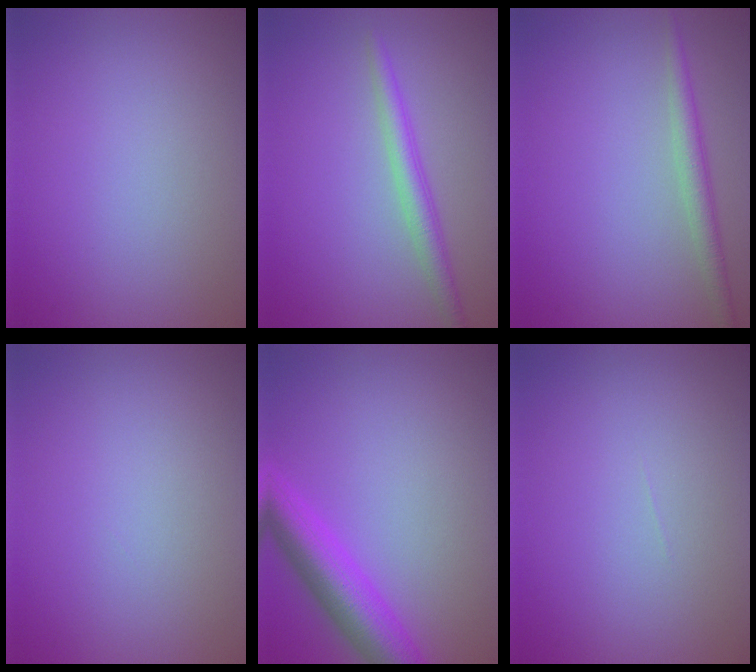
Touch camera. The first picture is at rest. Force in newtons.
{"total": 2.5, "press": 2.5, "slide": 0.0}
{"total": 2.1, "press": 2.1, "slide": 0.1}
{"total": 0.0}
{"total": 5.3, "press": 5.3, "slide": 0.4}
{"total": 0.0}